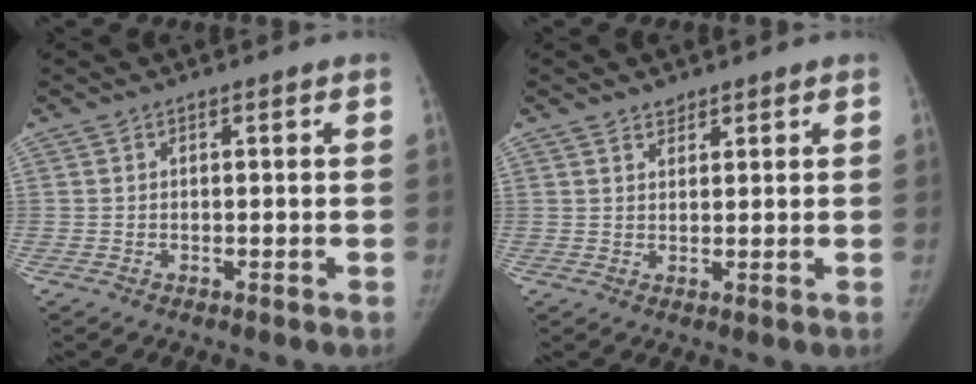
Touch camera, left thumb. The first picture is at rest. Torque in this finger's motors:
{"motor_torque": [-0.18, -0.02, -0.15, 0.49, -0.01]}